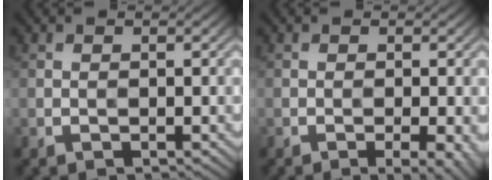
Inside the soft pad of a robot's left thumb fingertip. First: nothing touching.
{"total": 3.2, "force": [-1.2, 0.6, 2.9], "torque": [-0.042, 0.002, -0.017]}